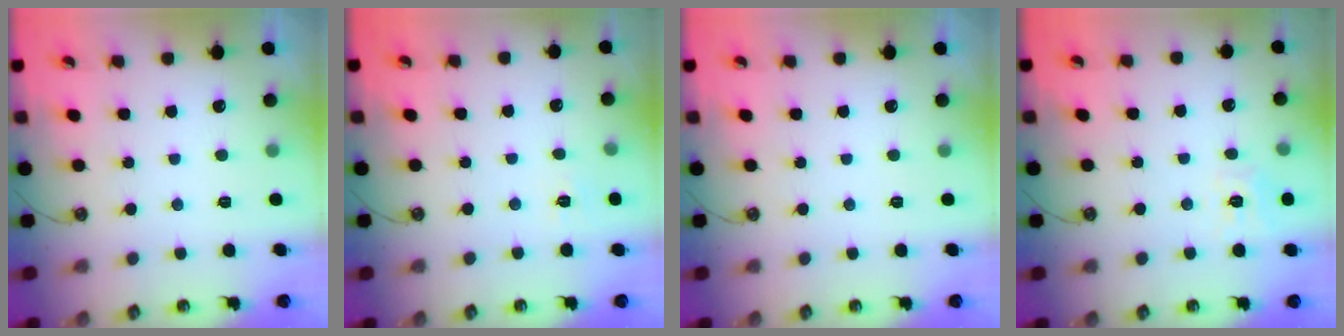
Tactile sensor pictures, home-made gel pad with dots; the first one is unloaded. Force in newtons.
{"total": 4.5, "press": 4.4, "slide": 0.4}
{"total": 0.0}
{"total": 8.3, "press": 8.2, "slide": 1.0}